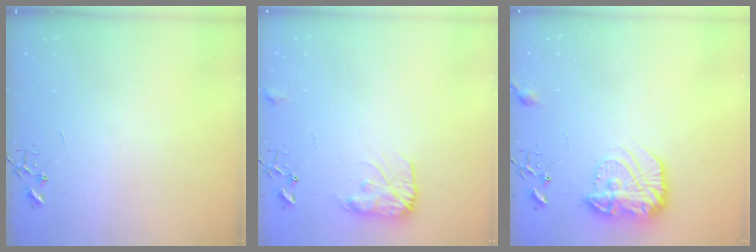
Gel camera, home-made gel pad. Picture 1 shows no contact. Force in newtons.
{"total": 10.8, "press": 10.8, "slide": 0.4}
{"total": 15.3, "press": 15.2, "slide": 1.0}